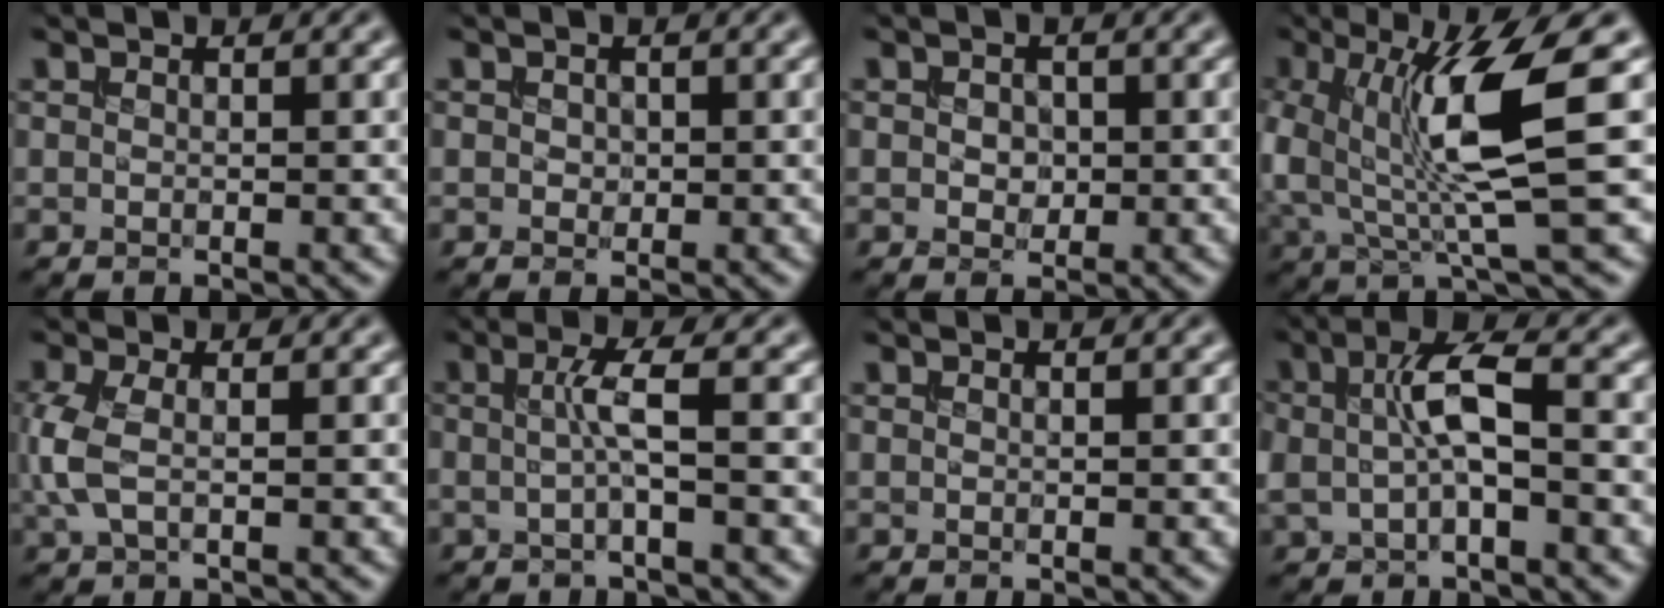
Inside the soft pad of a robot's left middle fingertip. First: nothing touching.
{"total": 0.6, "force": [0.1, 0.5, 0.3], "torque": [-0.006, -0.002, 0.000]}
{"total": 1.4, "force": [0.0, 1.1, 0.9], "torque": [-0.017, -0.002, -0.001]}
{"total": 8.6, "force": [0.9, 1.4, 8.4], "torque": [-0.160, -0.004, 0.021]}
{"total": 3.3, "force": [0.1, 1.7, 2.8], "torque": [-0.077, 0.001, -0.002]}
{"total": 2.6, "force": [-0.1, 0.2, 2.6], "torque": [-0.055, 0.000, -0.005]}
{"total": 0.0}
{"total": 4.6, "force": [0.1, 1.7, 4.2], "torque": [-0.086, 0.013, -0.005]}